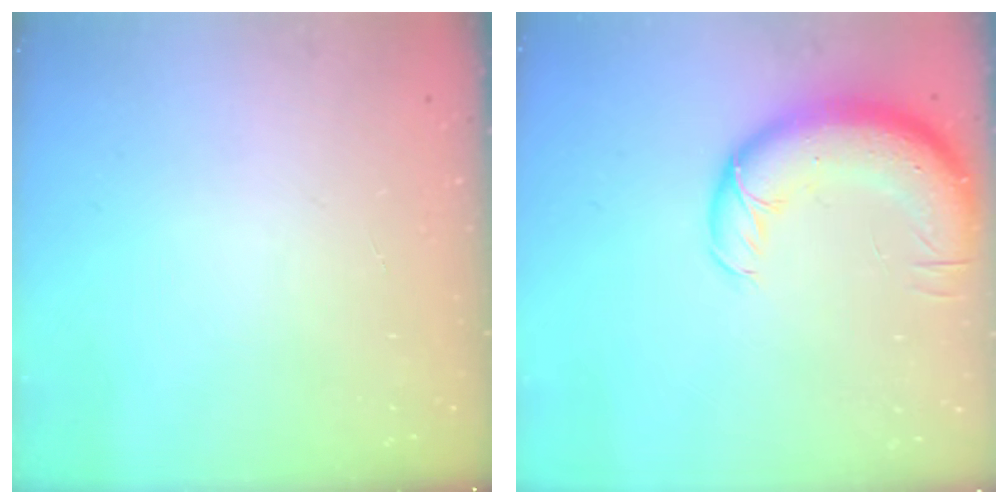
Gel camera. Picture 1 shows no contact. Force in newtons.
{"total": 14.5, "press": 14.1, "slide": 3.5}